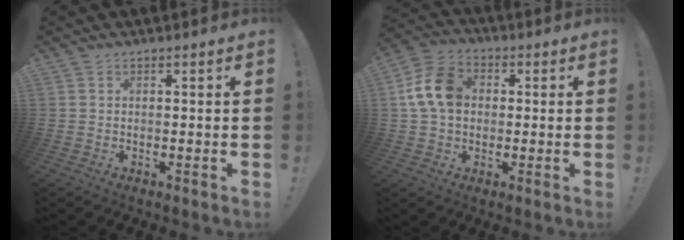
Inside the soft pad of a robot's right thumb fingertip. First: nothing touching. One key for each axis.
{"total": 13.4, "fx": 1.8, "fy": 10.2, "fz": 8.5, "tx": -0.142, "ty": 0.012, "tz": 0.039}